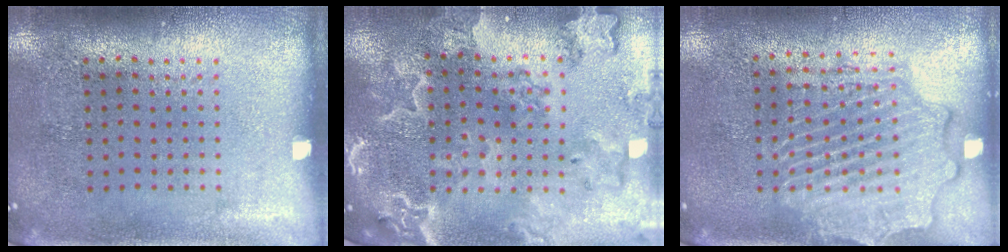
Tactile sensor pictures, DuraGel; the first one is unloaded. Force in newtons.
{"total": 3.3, "press": 3.0, "slide": 1.5}
{"total": 2.3, "press": 2.2, "slide": 0.5}